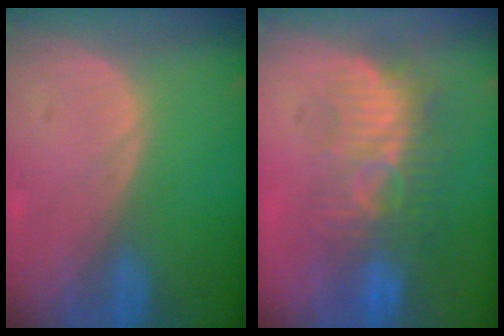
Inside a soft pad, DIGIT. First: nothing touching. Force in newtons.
{"total": 9.1, "press": 8.5, "slide": 3.3}